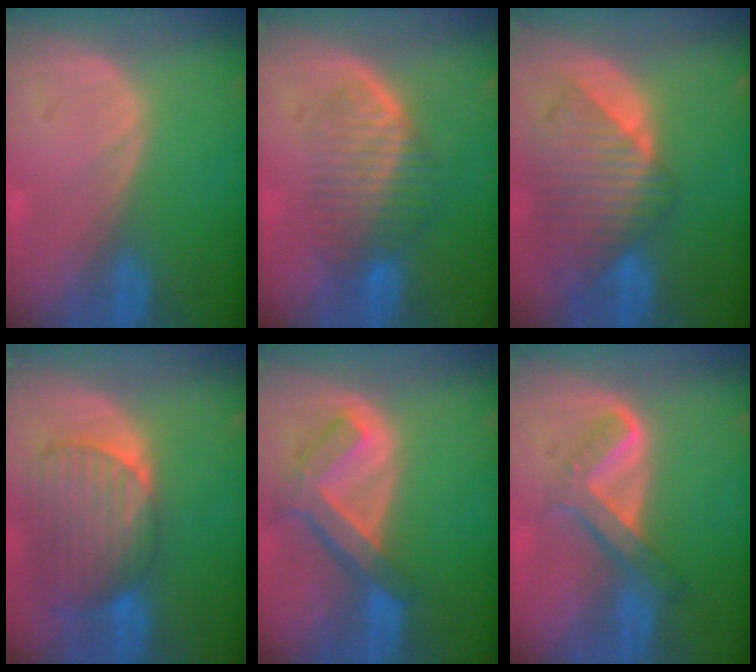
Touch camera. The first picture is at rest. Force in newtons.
{"total": 6.7, "press": 6.5, "slide": 1.8}
{"total": 9.7, "press": 8.5, "slide": 4.6}
{"total": 9.6, "press": 8.5, "slide": 4.5}
{"total": 7.4, "press": 6.4, "slide": 3.7}
{"total": 6.1, "press": 5.4, "slide": 2.8}